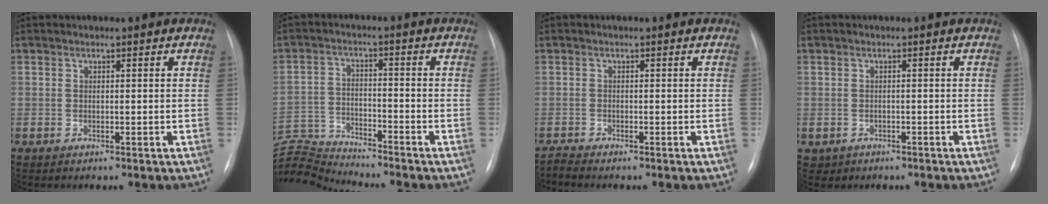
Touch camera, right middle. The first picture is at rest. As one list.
[{"total": 7.7, "force": [-7.4, -1.6, -1.1], "torque": [0.010, 0.001, -0.141]}, {"total": 0.9, "force": [-0.8, -0.4, -0.1], "torque": [0.001, -0.009, -0.015]}, {"total": 1.4, "force": [-0.7, 1.2, 0.1], "torque": [-0.006, 0.004, -0.006]}]